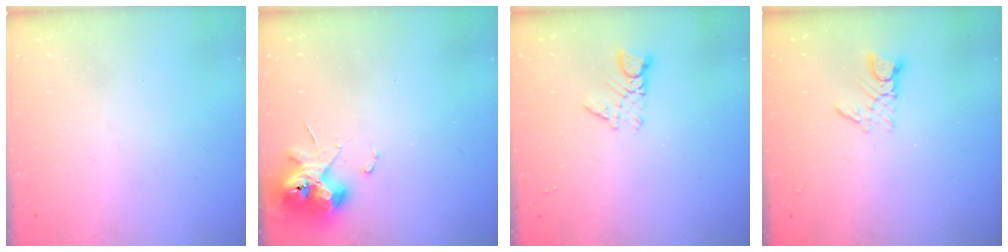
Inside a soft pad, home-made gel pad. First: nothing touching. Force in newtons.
{"total": 10.8, "press": 10.7, "slide": 1.2}
{"total": 2.8, "press": 2.8, "slide": 0.3}
{"total": 4.7, "press": 4.6, "slide": 0.2}